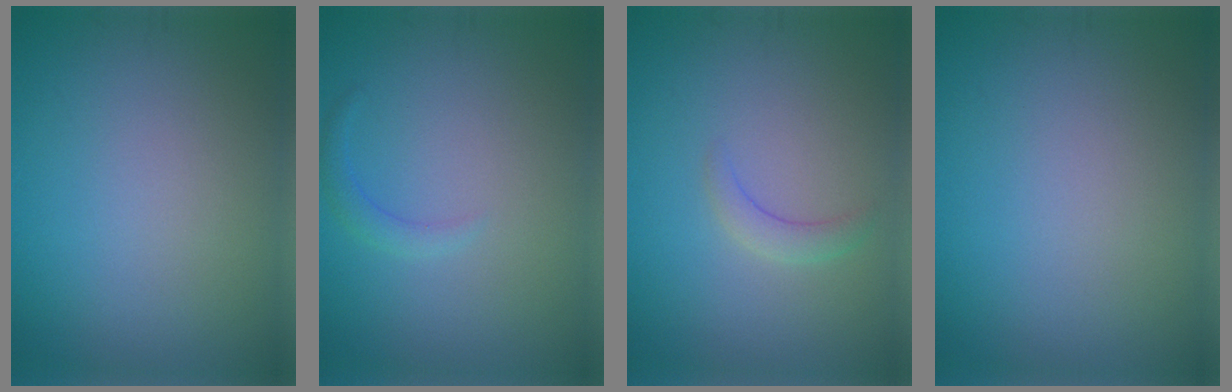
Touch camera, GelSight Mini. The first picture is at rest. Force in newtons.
{"total": 1.2, "press": 1.2, "slide": 0.1}
{"total": 1.5, "press": 1.5, "slide": 0.3}
{"total": 0.0}